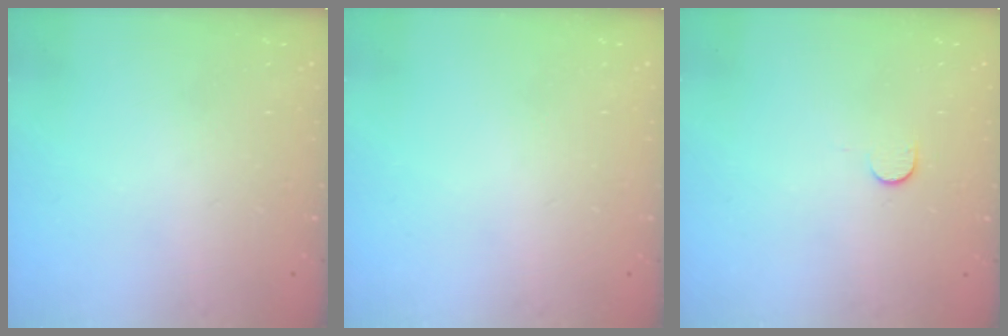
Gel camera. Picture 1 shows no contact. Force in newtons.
{"total": 0.0}
{"total": 6.1, "press": 6.1, "slide": 0.6}